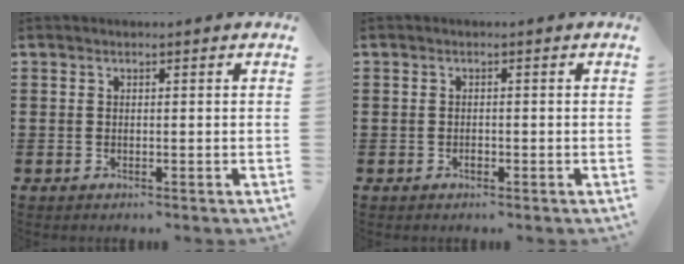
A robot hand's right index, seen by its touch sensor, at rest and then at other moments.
{"total": 0.8, "force": [-0.5, 0.5, 0.4], "torque": [-0.009, -0.001, -0.008]}